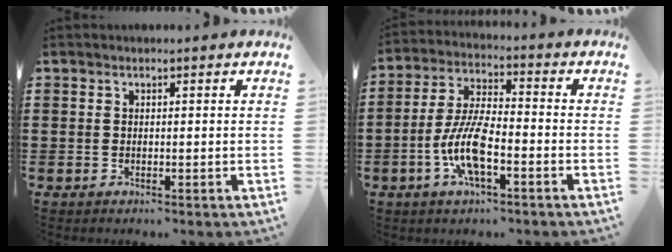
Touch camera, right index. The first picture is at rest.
{"total": 9.3, "force": [-3.4, 3.0, 8.1], "torque": [-0.186, -0.008, -0.069]}